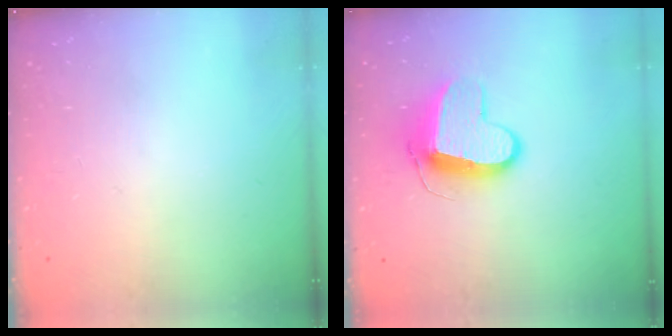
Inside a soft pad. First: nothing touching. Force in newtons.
{"total": 11.7, "press": 11.7, "slide": 0.9}